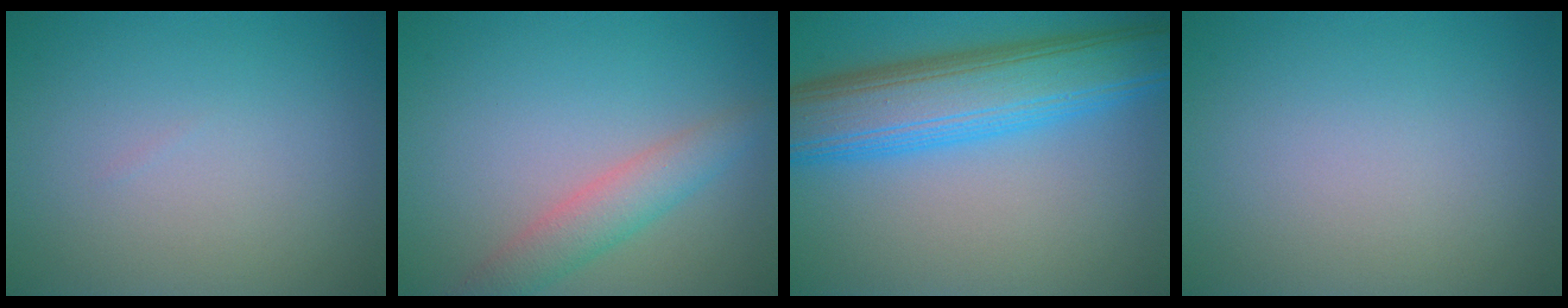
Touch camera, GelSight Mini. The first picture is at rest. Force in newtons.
{"total": 3.2, "press": 3.2, "slide": 0.1}
{"total": 9.7, "press": 9.7, "slide": 0.1}
{"total": 0.0}